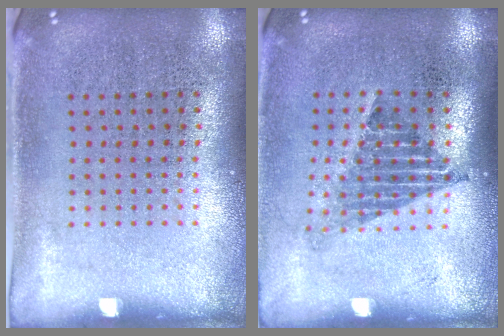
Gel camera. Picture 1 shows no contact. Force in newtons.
{"total": 1.3, "press": 1.0, "slide": 0.9}